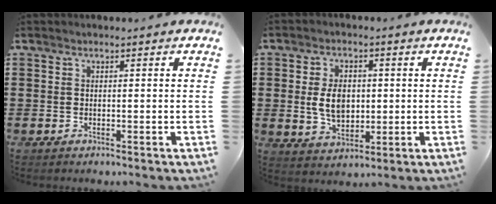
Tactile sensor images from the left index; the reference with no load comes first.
{"total": 6.4, "force": [0.5, 4.1, 4.9], "torque": [-0.098, 0.002, 0.001]}